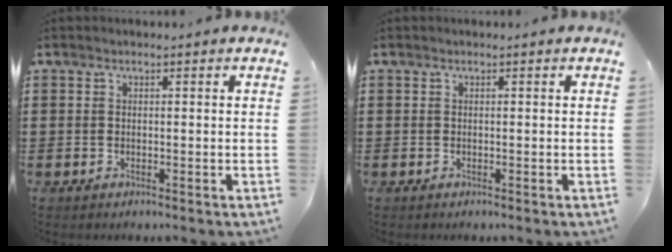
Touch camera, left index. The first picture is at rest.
{"total": 0.0}